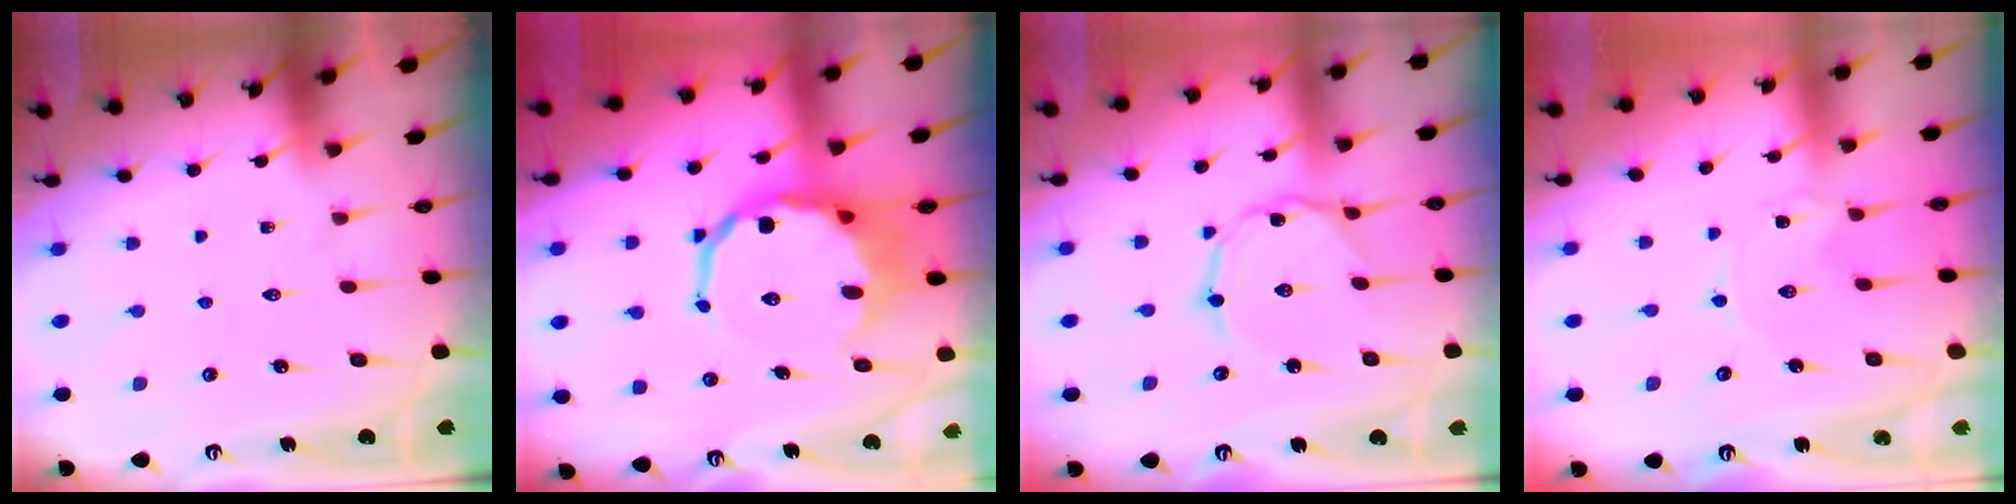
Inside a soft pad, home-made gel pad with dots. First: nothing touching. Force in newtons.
{"total": 12.2, "press": 11.9, "slide": 2.8}
{"total": 1.7, "press": 1.7, "slide": 0.3}
{"total": 0.0}